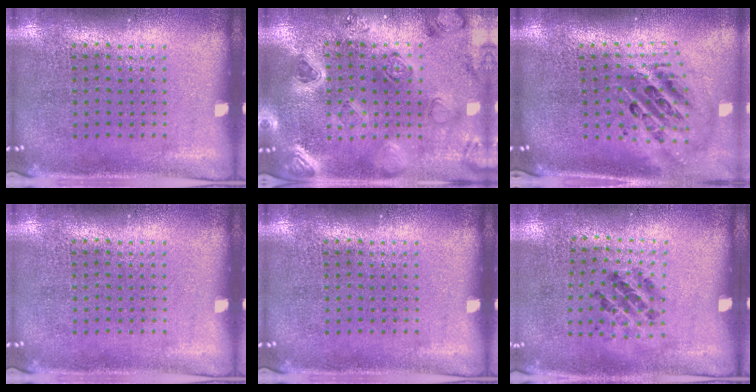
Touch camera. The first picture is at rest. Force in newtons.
{"total": 2.2, "press": 2.2, "slide": 0.4}
{"total": 2.5, "press": 1.7, "slide": 1.8}
{"total": 0.0}
{"total": 0.0}
{"total": 1.3, "press": 0.7, "slide": 1.1}